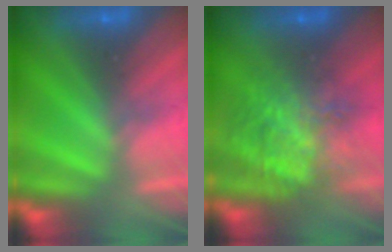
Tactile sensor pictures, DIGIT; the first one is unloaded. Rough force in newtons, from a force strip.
{"total": 7.8}